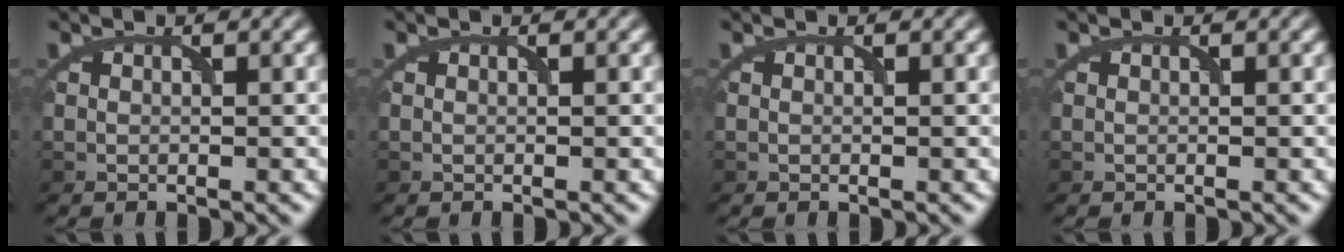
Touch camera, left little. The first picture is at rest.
{"total": 0.0}
{"total": 0.0}
{"total": 0.0}